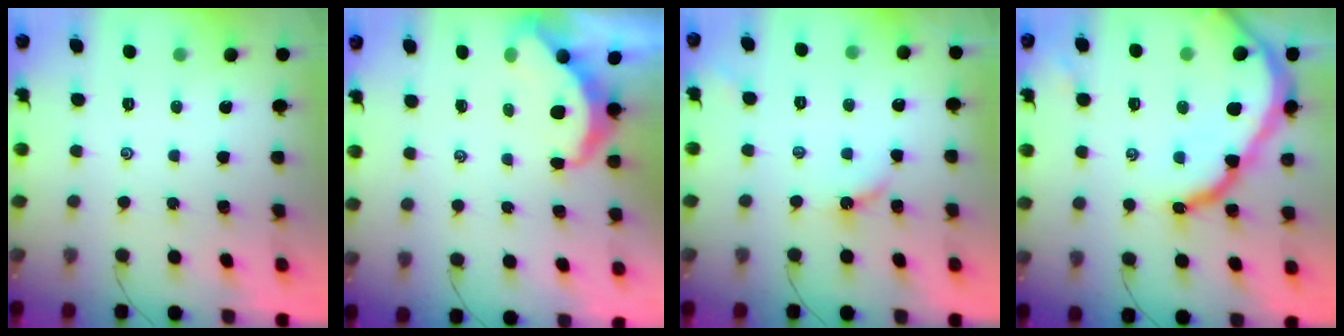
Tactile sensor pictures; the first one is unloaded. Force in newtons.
{"total": 5.4, "press": 5.4, "slide": 0.1}
{"total": 3.6, "press": 3.6, "slide": 0.3}
{"total": 19.6, "press": 19.6, "slide": 1.6}